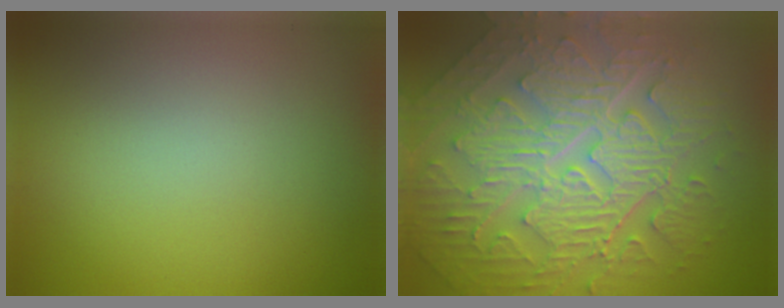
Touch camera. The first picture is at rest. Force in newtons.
{"total": 10.4, "press": 7.1, "slide": 7.6}